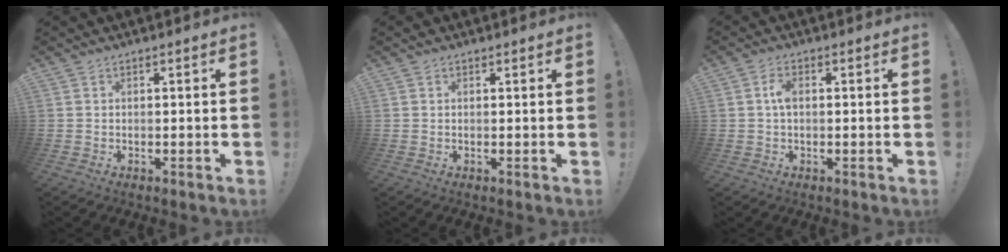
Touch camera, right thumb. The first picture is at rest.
{"total": 0.7, "force": [0.6, 0.1, -0.1], "torque": [0.007, -0.003, 0.011]}
{"total": 3.4, "force": [0.3, 1.8, 2.9], "torque": [-0.050, 0.007, 0.003]}